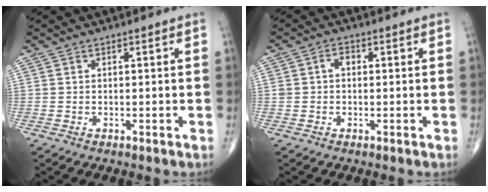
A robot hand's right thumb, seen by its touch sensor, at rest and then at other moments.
{"total": 2.3, "force": [0.1, 1.7, 1.5], "torque": [-0.018, 0.011, 0.000]}